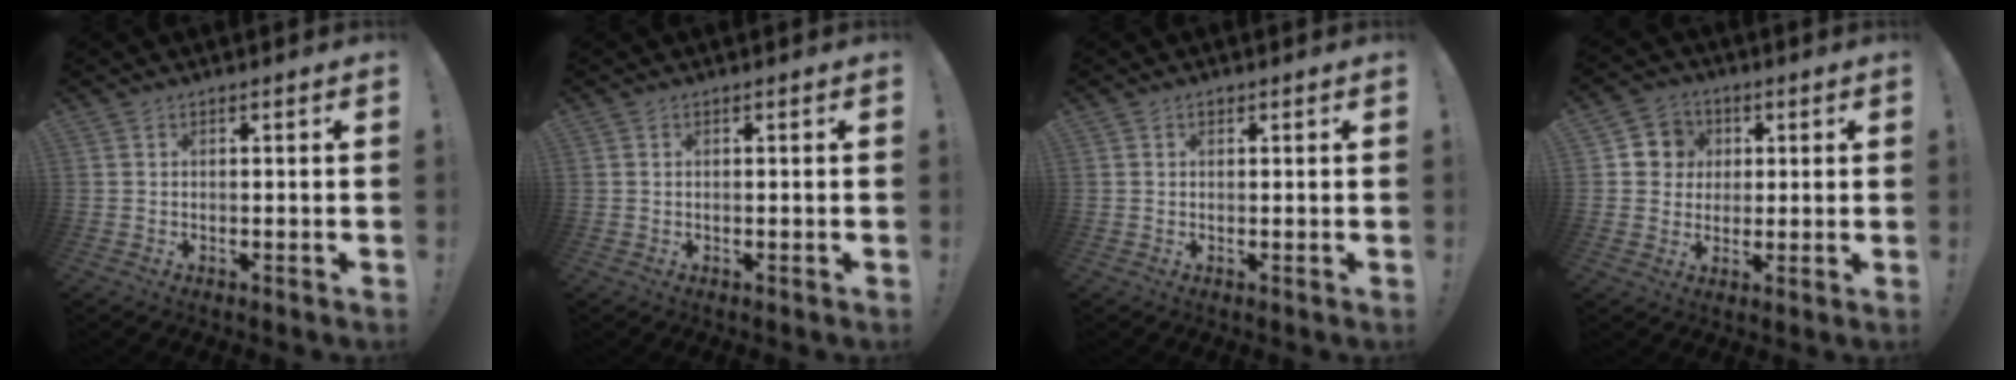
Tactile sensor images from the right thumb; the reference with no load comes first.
{"total": 0.0}
{"total": 0.6, "force": [0.3, 0.5, 0.1], "torque": [0.000, 0.001, 0.005]}
{"total": 7.7, "force": [0.8, 7.5, 1.4], "torque": [-0.012, 0.001, 0.019]}